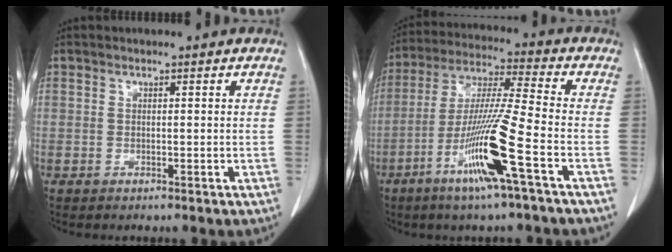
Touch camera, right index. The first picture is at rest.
{"total": 13.9, "force": [-6.1, -1.1, 12.4], "torque": [-0.248, -0.017, -0.118]}